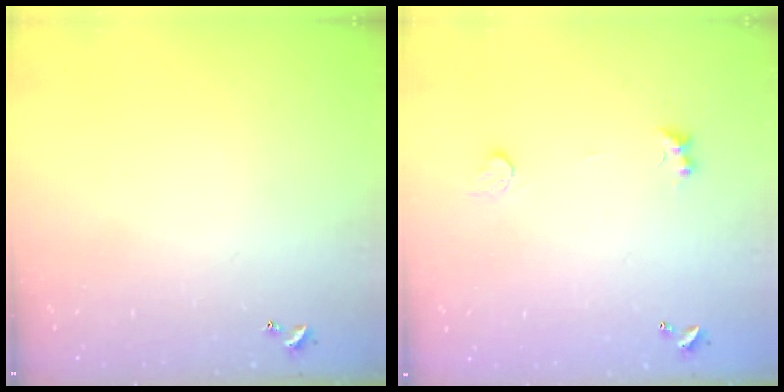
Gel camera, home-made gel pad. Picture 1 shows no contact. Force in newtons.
{"total": 1.4, "press": 1.1, "slide": 0.9}